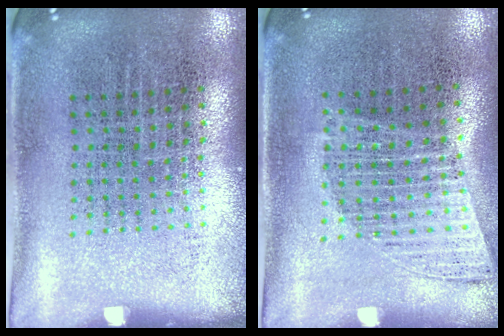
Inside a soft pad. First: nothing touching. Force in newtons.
{"total": 1.0, "press": 1.0, "slide": 0.2}